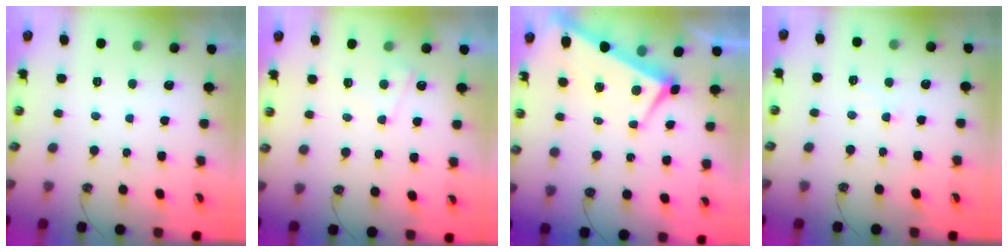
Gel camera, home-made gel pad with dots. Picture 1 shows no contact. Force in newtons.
{"total": 4.8, "press": 4.8, "slide": 0.5}
{"total": 2.2, "press": 1.9, "slide": 1.0}
{"total": 1.5, "press": 1.5, "slide": 0.3}